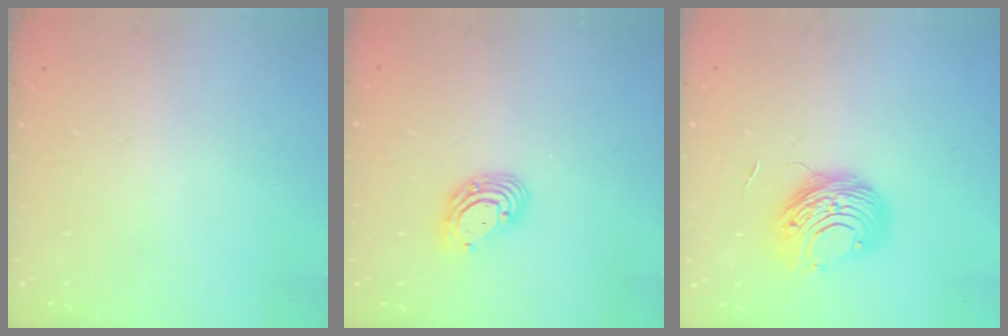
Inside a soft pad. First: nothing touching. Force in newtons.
{"total": 8.8, "press": 8.6, "slide": 1.7}
{"total": 9.6, "press": 9.5, "slide": 1.2}